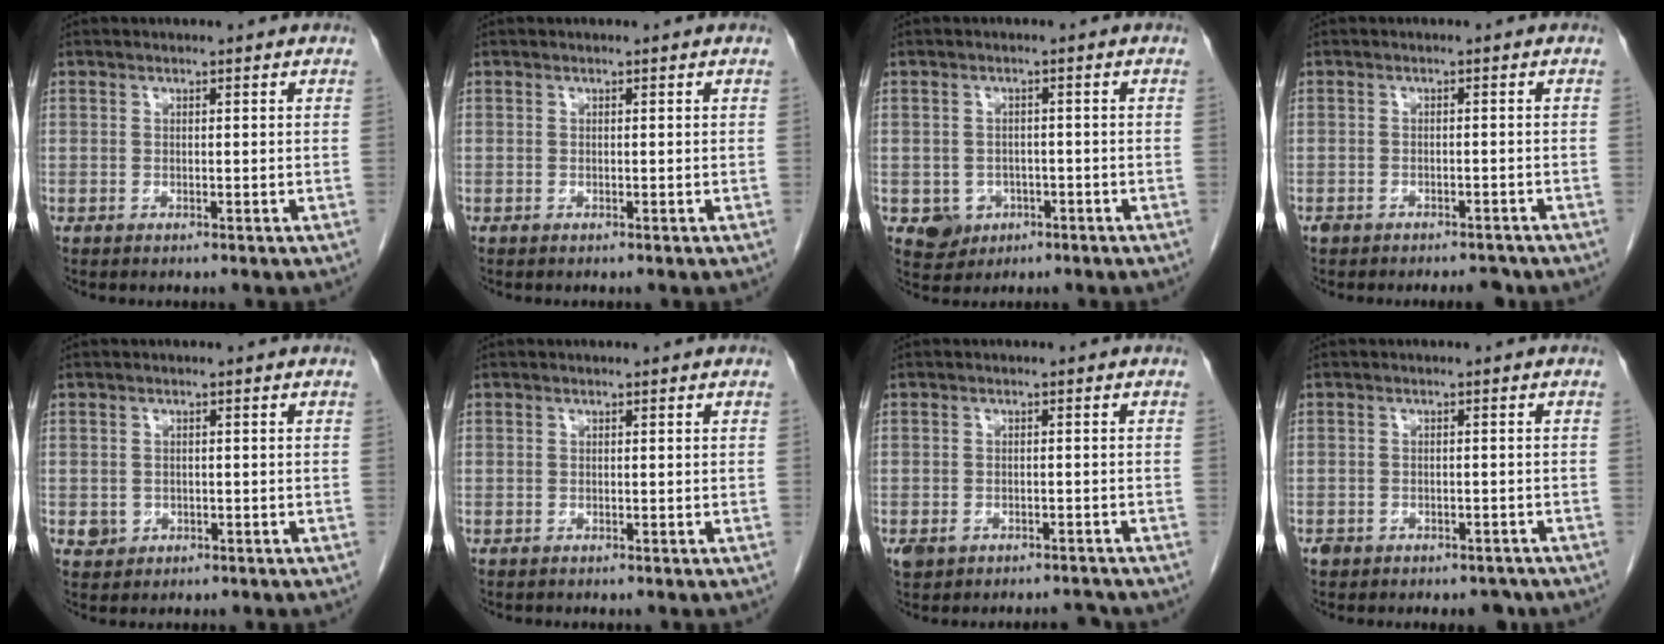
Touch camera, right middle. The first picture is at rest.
{"total": 0.0}
{"total": 4.1, "force": [-1.6, 3.7, 0.9], "torque": [-0.007, 0.007, -0.017]}
{"total": 3.3, "force": [-2.8, 1.4, 0.9], "torque": [-0.015, 0.004, -0.039]}
{"total": 2.0, "force": [-0.5, 1.9, 0.5], "torque": [-0.008, 0.004, 0.001]}
{"total": 0.0}
{"total": 3.2, "force": [-2.5, 1.6, 1.1], "torque": [-0.021, 0.003, -0.034]}
{"total": 4.0, "force": [-3.2, 2.3, 0.8], "torque": [-0.007, 0.012, -0.038]}